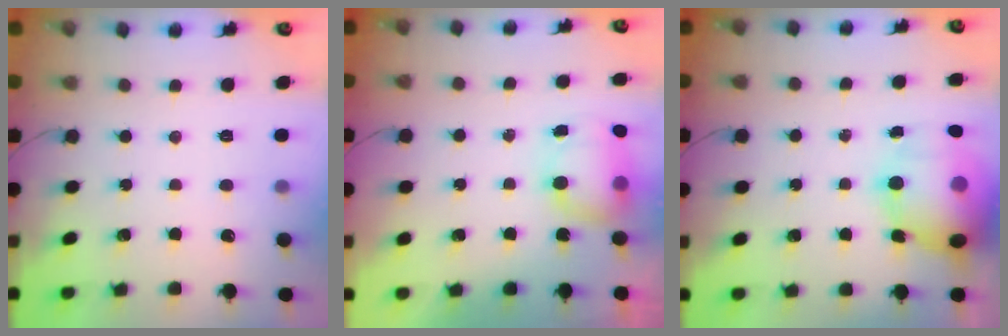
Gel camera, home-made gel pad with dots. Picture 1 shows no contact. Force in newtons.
{"total": 9.1, "press": 7.9, "slide": 4.4}
{"total": 18.0, "press": 17.4, "slide": 4.4}